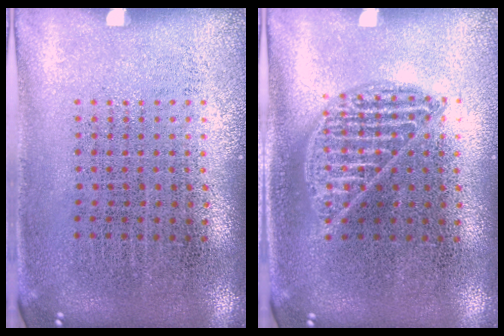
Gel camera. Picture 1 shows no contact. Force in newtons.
{"total": 1.0, "press": 1.0, "slide": 0.1}